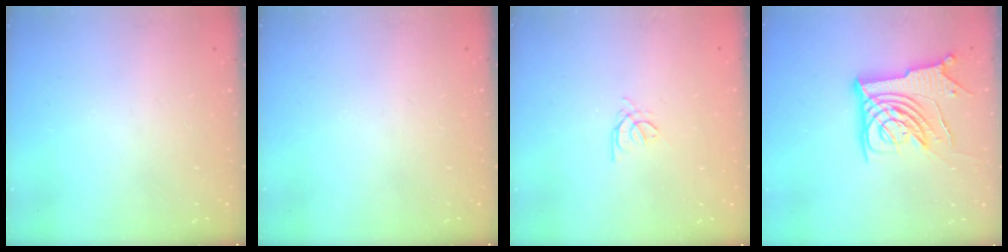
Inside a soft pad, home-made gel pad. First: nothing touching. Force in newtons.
{"total": 0.0}
{"total": 1.4, "press": 1.3, "slide": 0.3}
{"total": 14.0, "press": 13.9, "slide": 1.5}